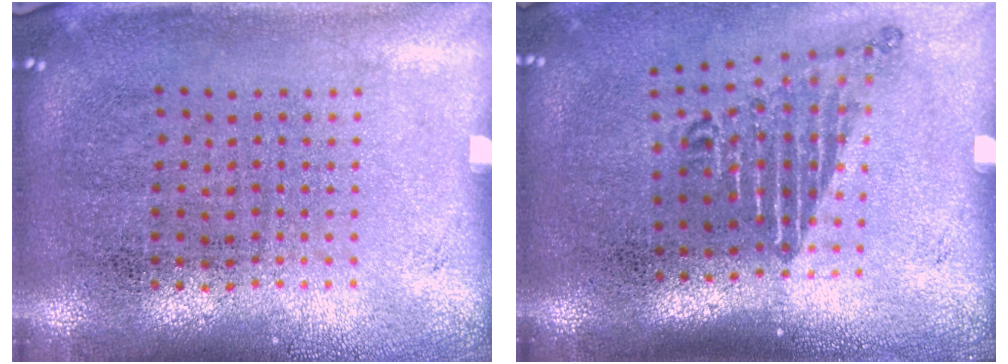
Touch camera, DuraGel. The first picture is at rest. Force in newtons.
{"total": 1.7, "press": 1.2, "slide": 1.3}